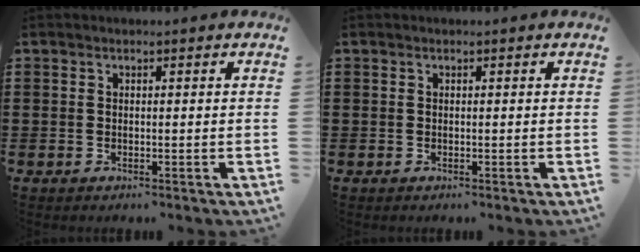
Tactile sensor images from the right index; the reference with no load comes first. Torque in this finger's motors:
{"motor_torque": [-0.83, 1.30, 0.00, 0.00]}